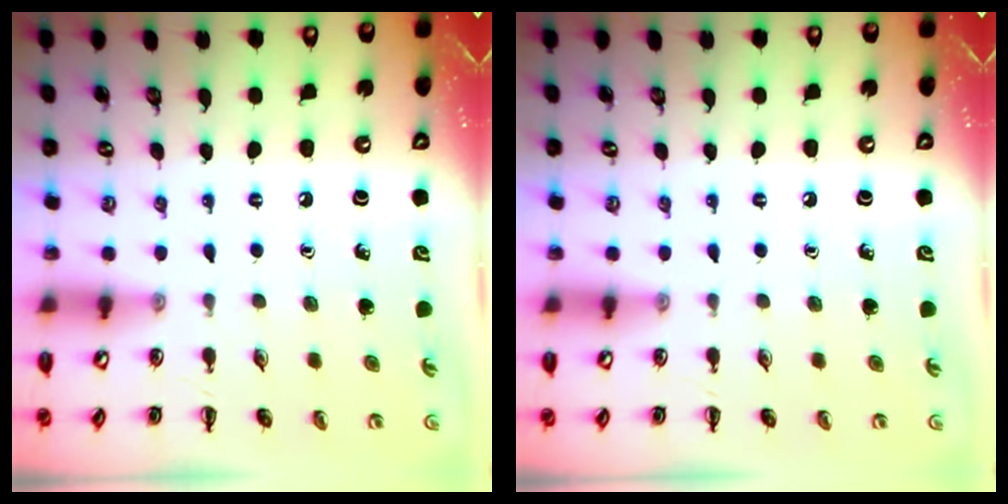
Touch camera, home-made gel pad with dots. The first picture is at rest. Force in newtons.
{"total": 0.0}